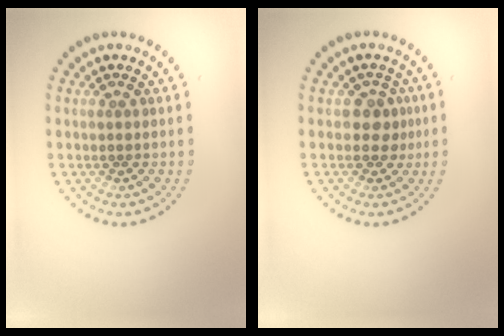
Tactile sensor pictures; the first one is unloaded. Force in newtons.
{"total": 1.9, "press": 1.6, "slide": 1.0}